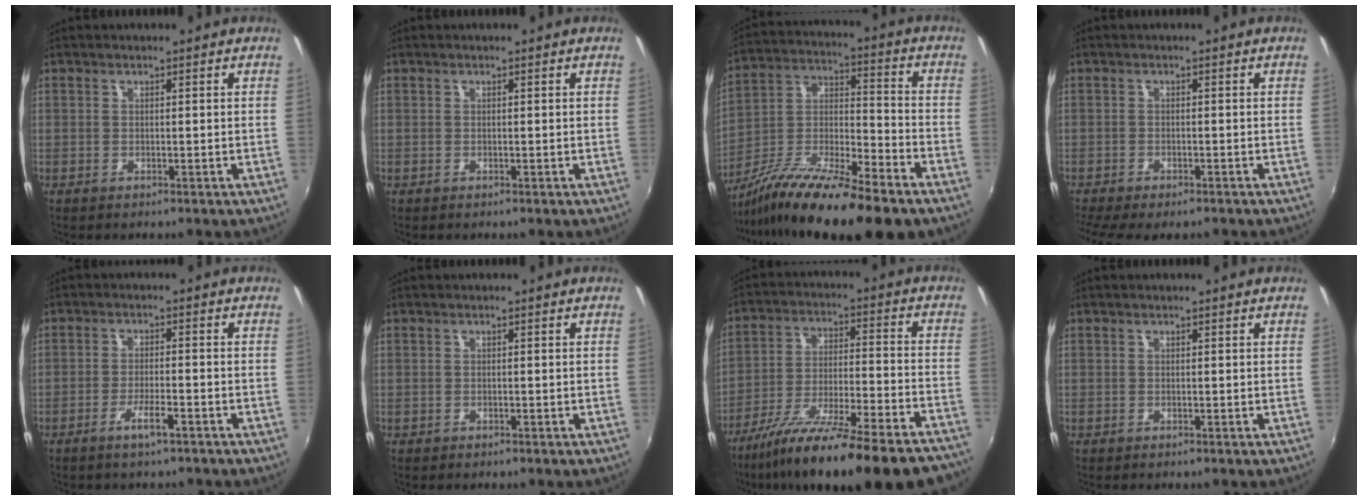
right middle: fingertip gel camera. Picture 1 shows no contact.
{"total": 0.0}
{"total": 20.4, "force": [-14.4, 3.5, 14.0], "torque": [-0.259, -0.018, -0.256]}
{"total": 6.3, "force": [-5.2, 1.3, 3.3], "torque": [-0.079, -0.033, -0.085]}
{"total": 4.0, "force": [-2.8, 0.7, 2.8], "torque": [-0.062, -0.002, -0.046]}
{"total": 0.5, "force": [-0.4, 0.4, 0.0], "torque": [-0.004, -0.002, -0.006]}
{"total": 28.5, "force": [-23.9, 3.2, 15.1], "torque": [-0.253, -0.074, -0.351]}
{"total": 0.0}